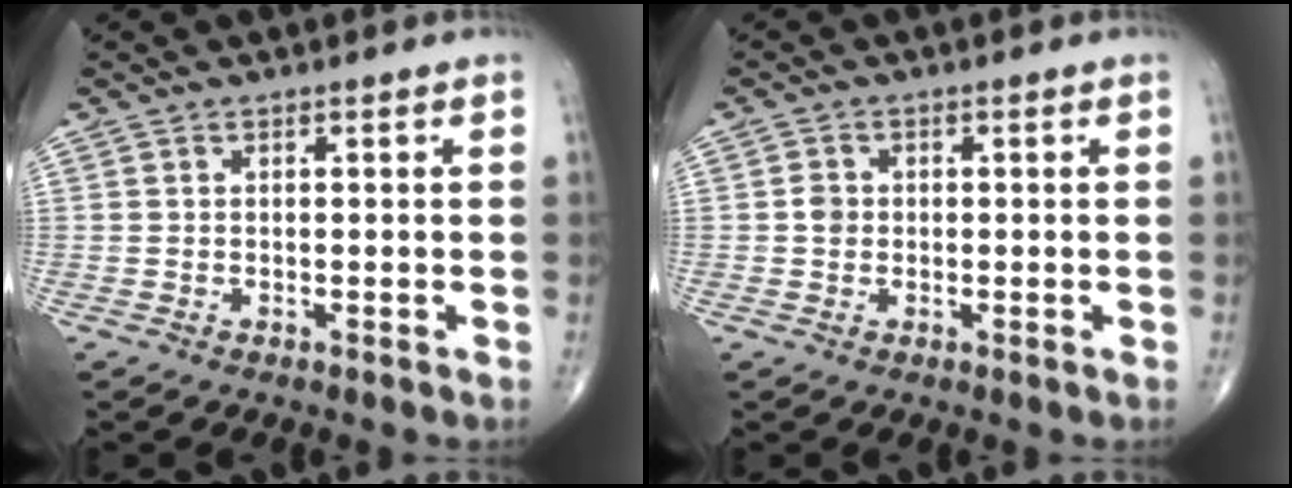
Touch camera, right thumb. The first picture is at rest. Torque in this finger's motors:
{"motor_torque": [0.37, 0.63, 0.37, -0.11, 0.00]}